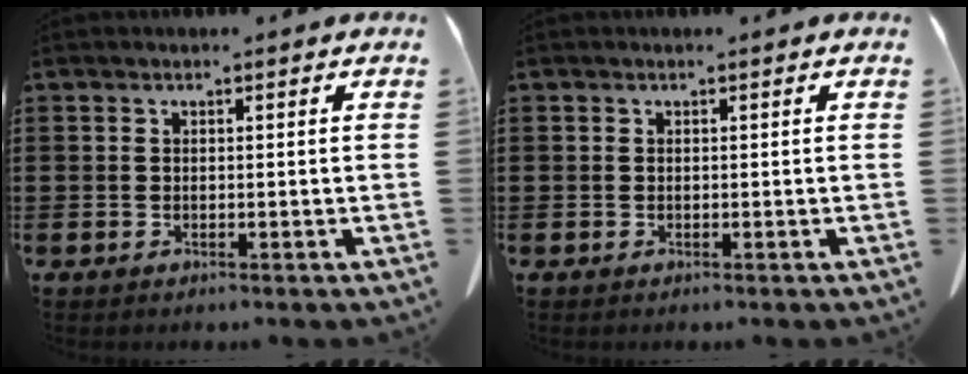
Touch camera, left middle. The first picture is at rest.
{"total": 0.0}